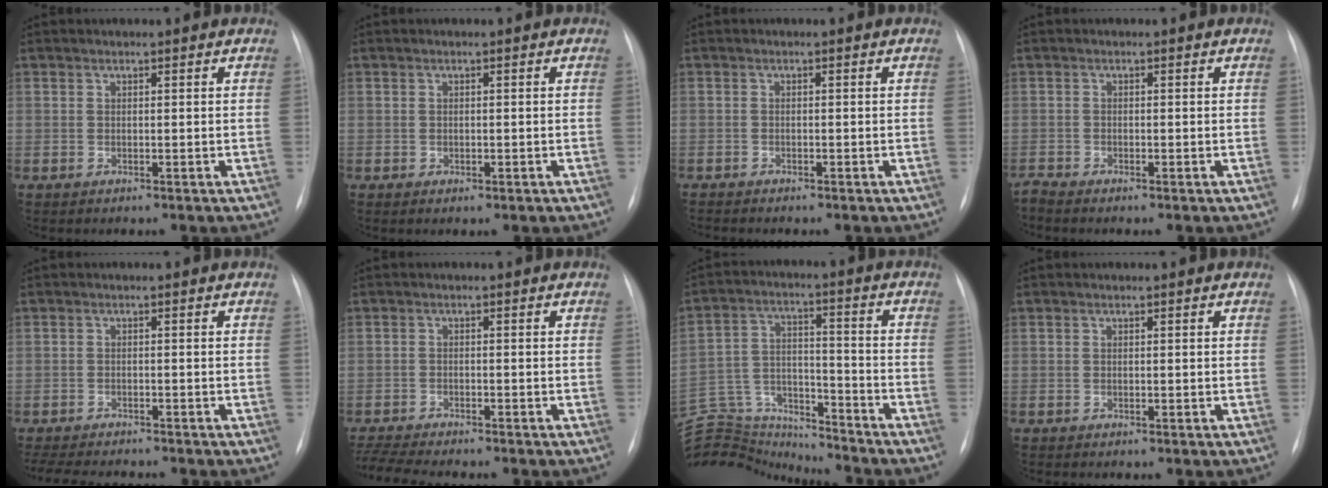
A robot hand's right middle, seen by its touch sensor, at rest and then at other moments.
{"total": 0.9, "force": [-0.4, 0.5, 0.6], "torque": [-0.014, -0.003, -0.001]}
{"total": 1.8, "force": [-1.7, 0.3, 0.6], "torque": [-0.005, -0.002, -0.022]}
{"total": 1.0, "force": [-1.0, -0.2, 0.0], "torque": [-0.003, -0.005, -0.019]}
{"total": 9.0, "force": [-8.2, 1.5, 3.4], "torque": [-0.058, -0.011, -0.120]}
{"total": 8.3, "force": [-7.5, 0.5, 3.4], "torque": [-0.065, -0.014, -0.120]}
{"total": 19.1, "force": [-18.2, 4.4, 3.9], "torque": [-0.106, 0.034, -0.291]}
{"total": 0.0}